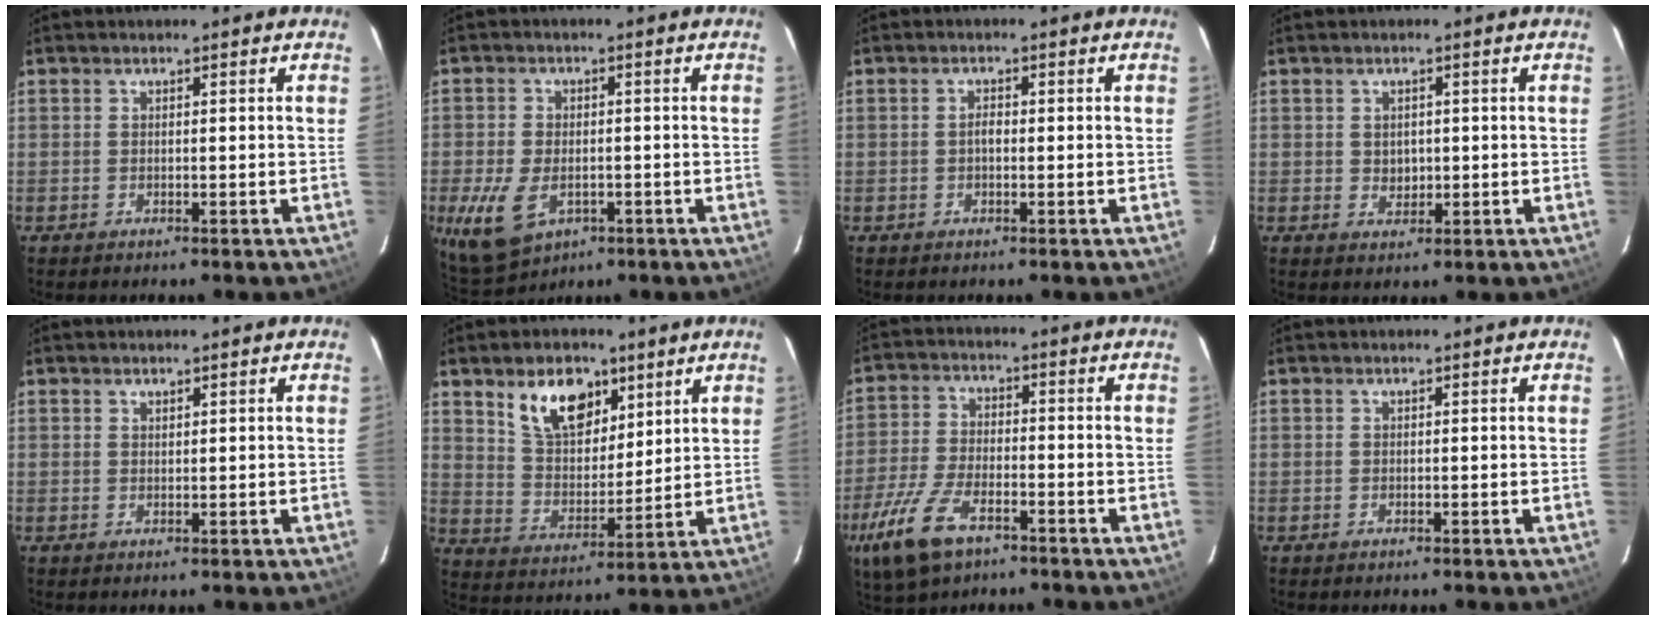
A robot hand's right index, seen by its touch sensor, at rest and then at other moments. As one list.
[{"total": 9.7, "force": [-3.3, 6.1, 6.8], "torque": [-0.158, -0.020, -0.049]}, {"total": 1.2, "force": [-0.2, 0.7, 1.0], "torque": [-0.019, 0.005, -0.005]}, {"total": 2.6, "force": [0.1, 2.3, 1.2], "torque": [-0.018, 0.003, 0.005]}, {"total": 0.7, "force": [0.7, 0.3, 0.1], "torque": [-0.002, 0.001, 0.013]}, {"total": 11.9, "force": [6.9, 6.8, 7.1], "torque": [-0.120, 0.011, 0.134]}, {"total": 13.4, "force": [-7.8, 6.2, 9.0], "torque": [-0.214, -0.024, -0.149]}, {"total": 0.0}]